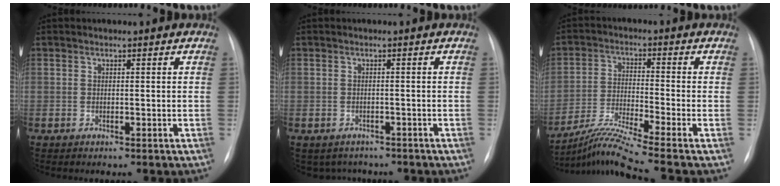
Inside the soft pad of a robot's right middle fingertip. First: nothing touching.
{"total": 4.1, "force": [-3.4, 2.3, 0.2], "torque": [0.003, 0.010, -0.043]}
{"total": 10.1, "force": [-8.5, -2.6, 4.7], "torque": [-0.094, -0.023, -0.157]}